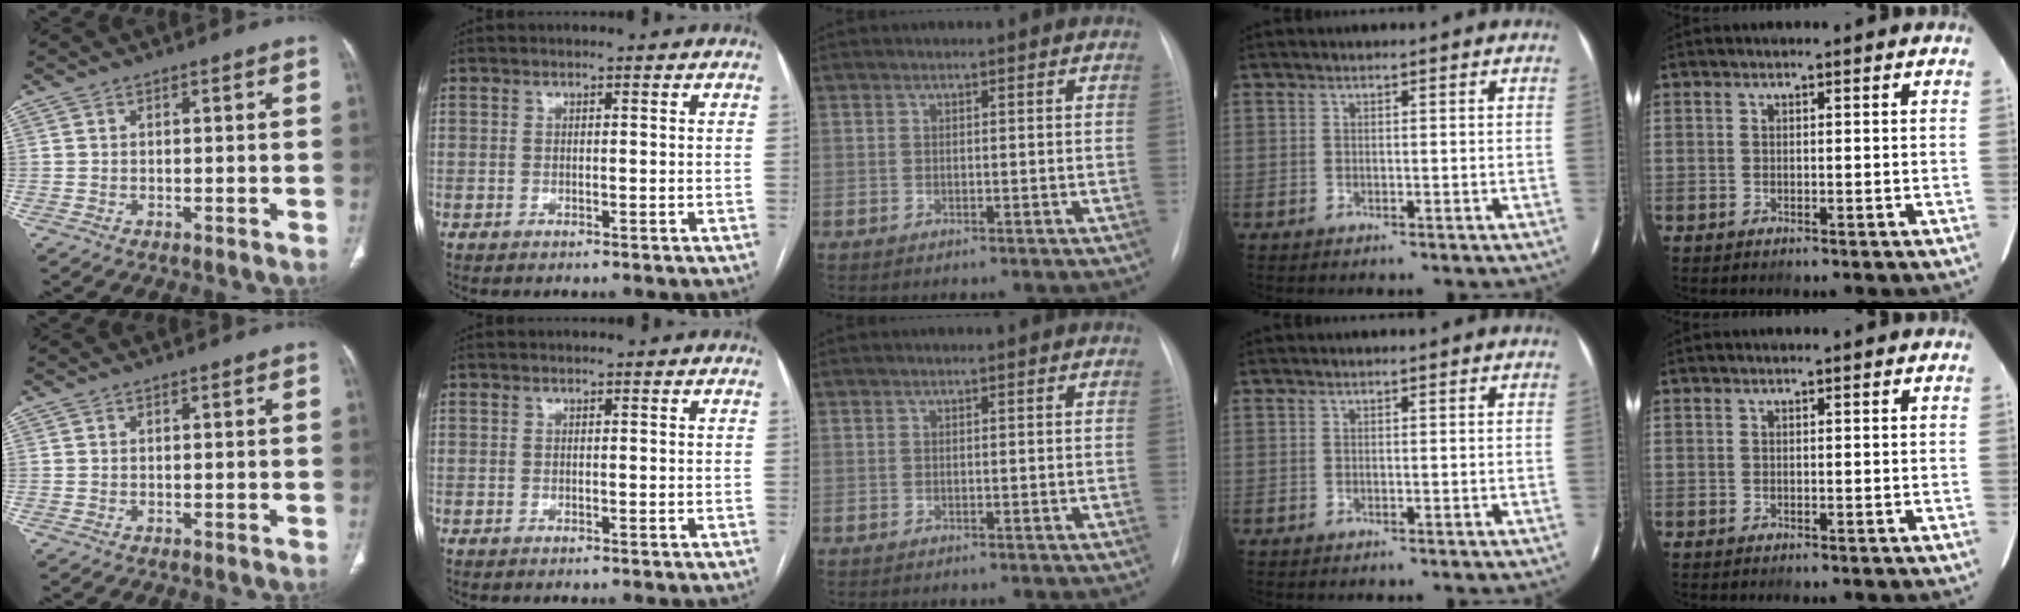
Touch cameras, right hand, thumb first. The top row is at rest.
{}